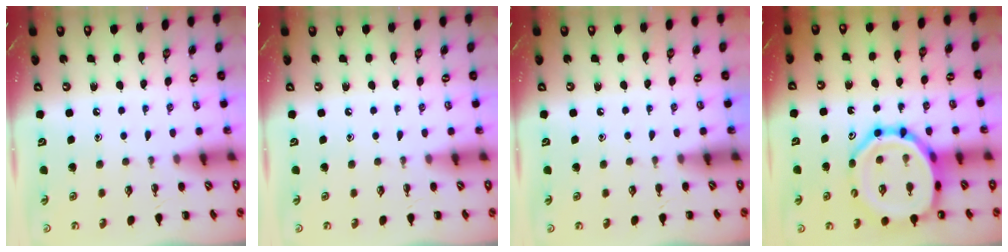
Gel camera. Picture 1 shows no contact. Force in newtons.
{"total": 0.0}
{"total": 0.9, "press": 0.9, "slide": 0.2}
{"total": 19.7, "press": 19.4, "slide": 3.6}